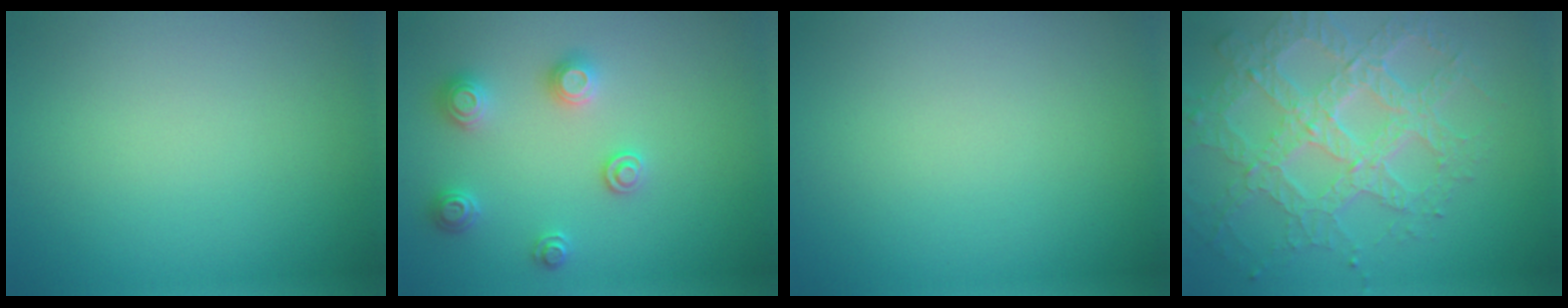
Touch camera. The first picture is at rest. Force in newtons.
{"total": 2.6, "press": 2.6, "slide": 0.1}
{"total": 0.0}
{"total": 7.7, "press": 5.4, "slide": 5.4}